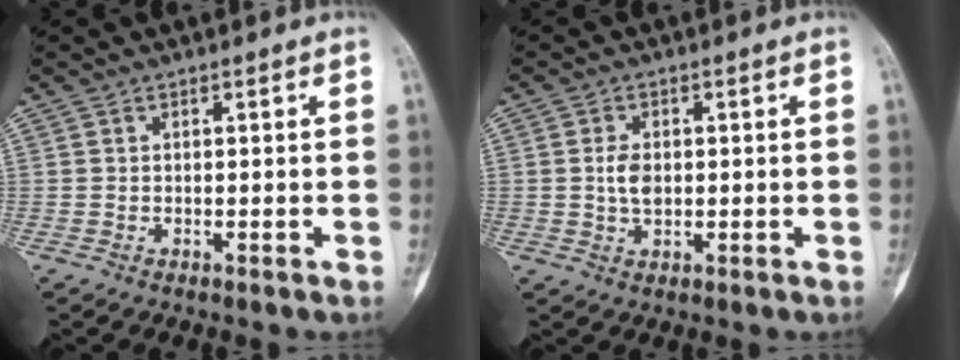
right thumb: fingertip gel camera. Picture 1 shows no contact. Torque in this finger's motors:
{"motor_torque": [0.86, 0.52, 0.07, -0.17, 0.20]}